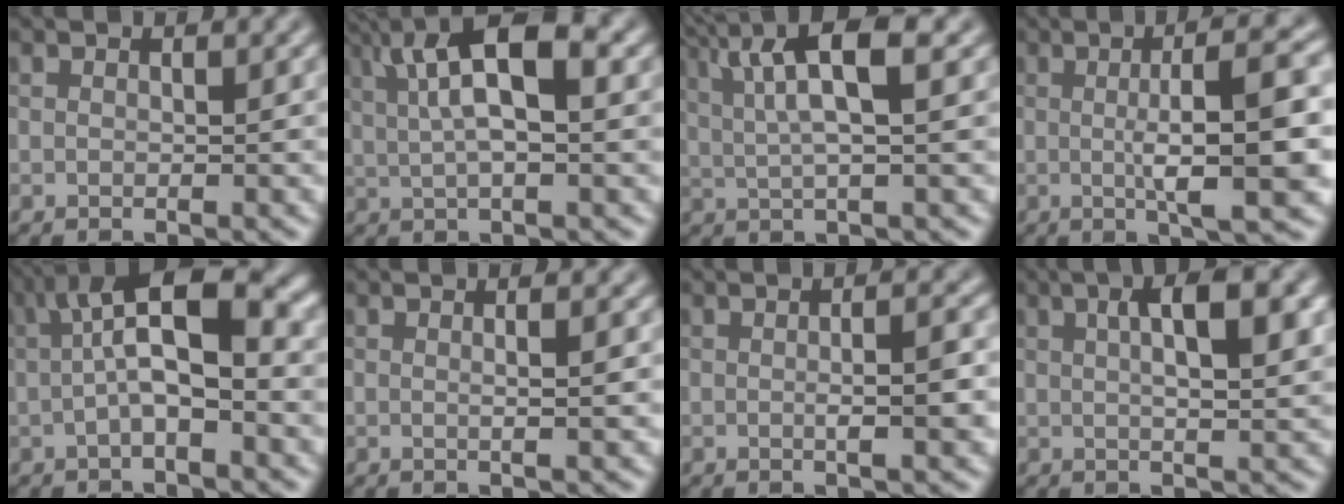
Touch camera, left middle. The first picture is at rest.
{"total": 7.6, "force": [1.9, 2.3, 7.0], "torque": [-0.125, 0.017, 0.033]}
{"total": 5.2, "force": [1.5, 0.6, 4.9], "torque": [-0.101, 0.013, 0.040]}
{"total": 8.8, "force": [-0.3, 1.5, 8.7], "torque": [-0.110, 0.016, 0.003]}
{"total": 7.6, "force": [0.3, 2.4, 7.2], "torque": [-0.130, 0.021, 0.006]}
{"total": 1.7, "force": [-0.1, 0.4, 1.7], "torque": [-0.025, 0.009, -0.007]}
{"total": 3.5, "force": [-0.6, 0.6, 3.4], "torque": [-0.049, 0.012, -0.001]}
{"total": 5.8, "force": [1.4, 1.4, 5.5], "torque": [-0.075, 0.012, 0.027]}